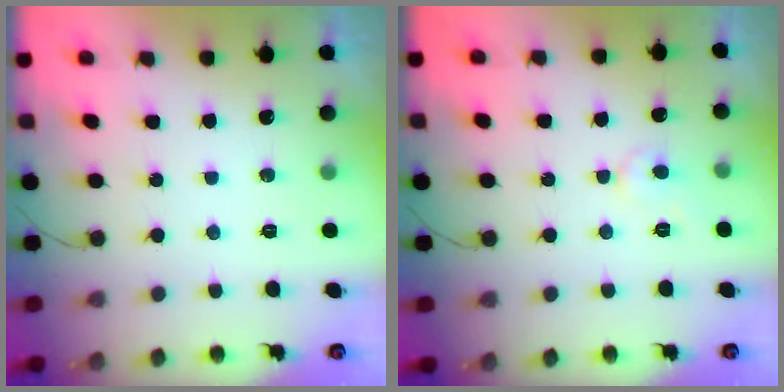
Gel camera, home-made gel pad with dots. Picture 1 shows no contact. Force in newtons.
{"total": 3.6, "press": 3.6, "slide": 0.3}